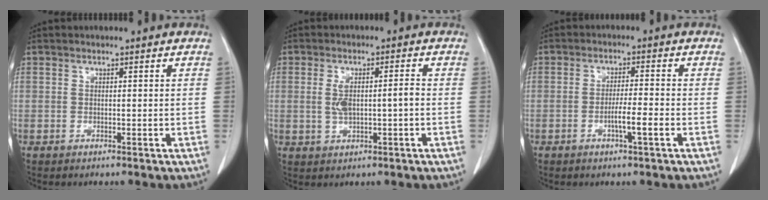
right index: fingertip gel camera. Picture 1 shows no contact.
{"total": 4.8, "force": [-0.2, 1.3, 4.6], "torque": [-0.094, 0.009, 0.002]}
{"total": 4.2, "force": [-1.6, -0.2, 3.9], "torque": [-0.063, -0.003, -0.029]}